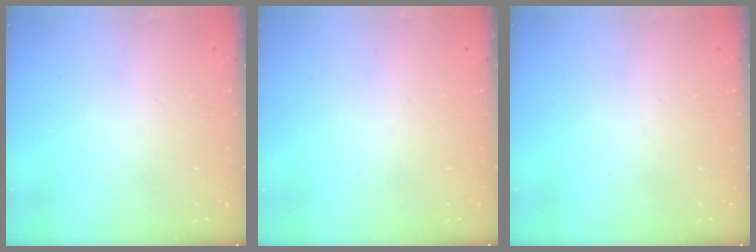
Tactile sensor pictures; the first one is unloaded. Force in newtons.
{"total": 0.0}
{"total": 0.0}